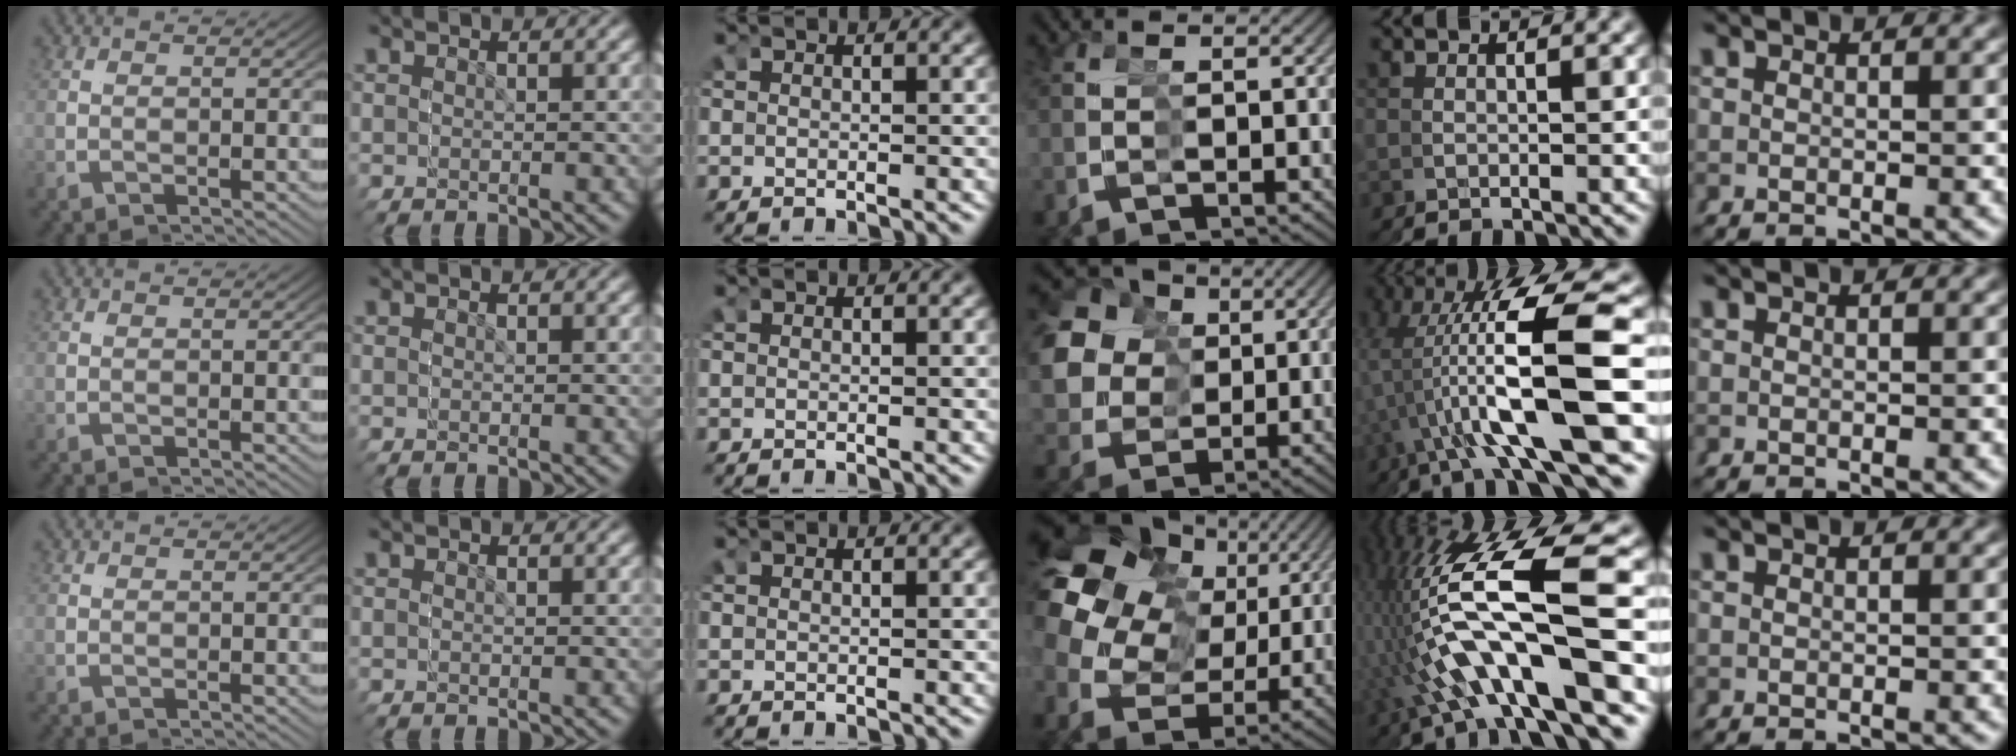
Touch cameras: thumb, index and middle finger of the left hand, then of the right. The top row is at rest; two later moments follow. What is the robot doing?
{"motion": "grasp_and_lifting", "object": "straw"}